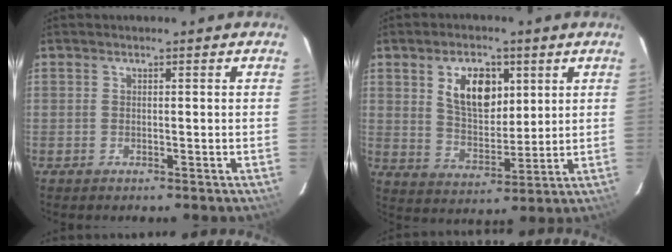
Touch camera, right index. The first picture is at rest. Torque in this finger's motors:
{"motor_torque": [0.66, 0.52, 0.29, 0.08]}